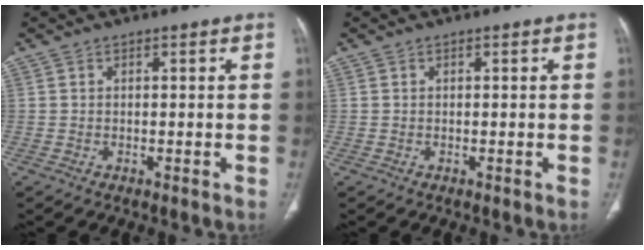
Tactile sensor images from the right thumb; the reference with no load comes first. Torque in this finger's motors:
{"motor_torque": [0.08, 0.04, -0.34, 0.30, 0.03]}